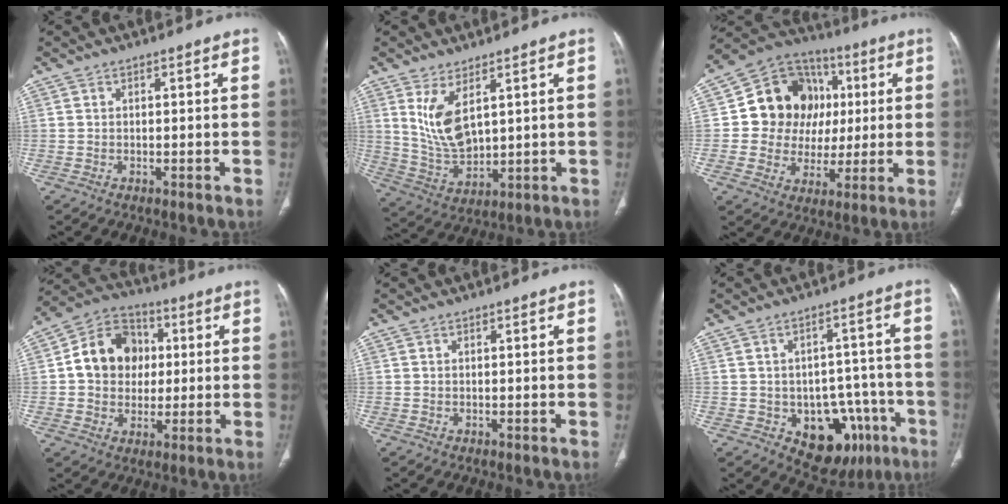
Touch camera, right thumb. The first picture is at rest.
{"total": 9.4, "force": [3.9, 4.3, 7.4], "torque": [-0.138, -0.030, 0.095]}
{"total": 17.6, "force": [2.6, 15.2, 8.4], "torque": [-0.085, 0.021, 0.051]}
{"total": 13.6, "force": [1.5, 11.3, 7.4], "torque": [-0.089, 0.017, 0.018]}
{"total": 0.0}
{"total": 14.5, "force": [-6.2, 9.6, 8.8], "torque": [-0.065, 0.041, -0.070]}